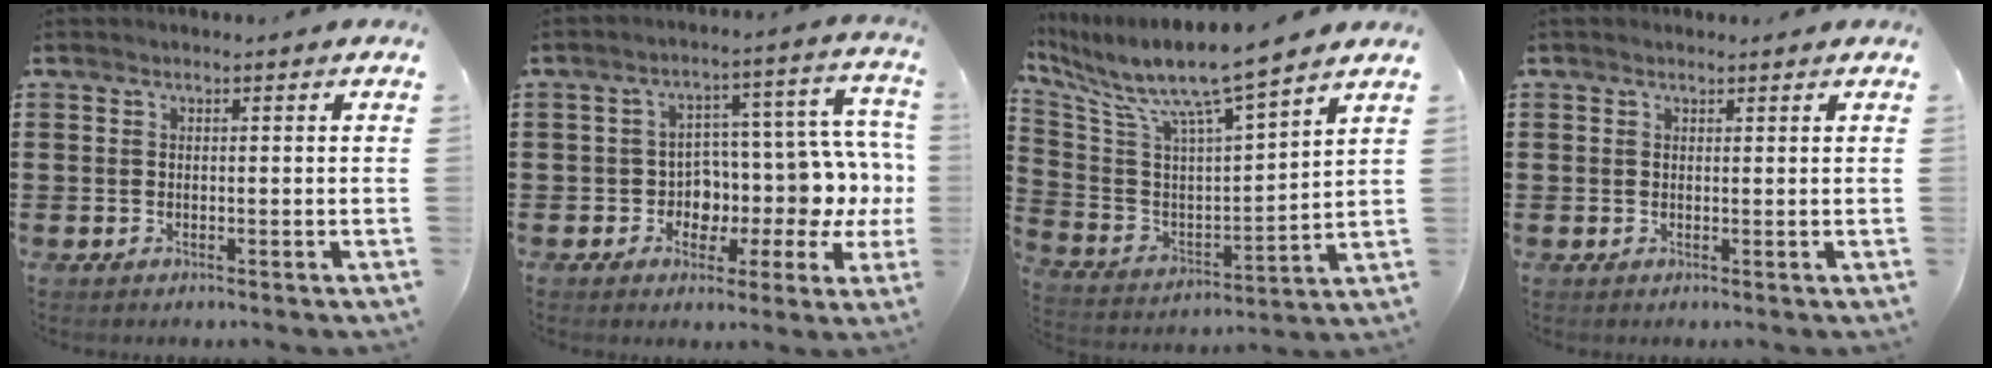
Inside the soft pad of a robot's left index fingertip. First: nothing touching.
{"total": 6.7, "force": [1.5, 5.6, 3.5], "torque": [-0.073, -0.047, 0.028]}
{"total": 9.5, "force": [8.0, 0.3, 5.0], "torque": [-0.133, -0.067, 0.130]}
{"total": 0.7, "force": [0.4, 0.5, 0.0], "torque": [-0.001, 0.004, 0.009]}